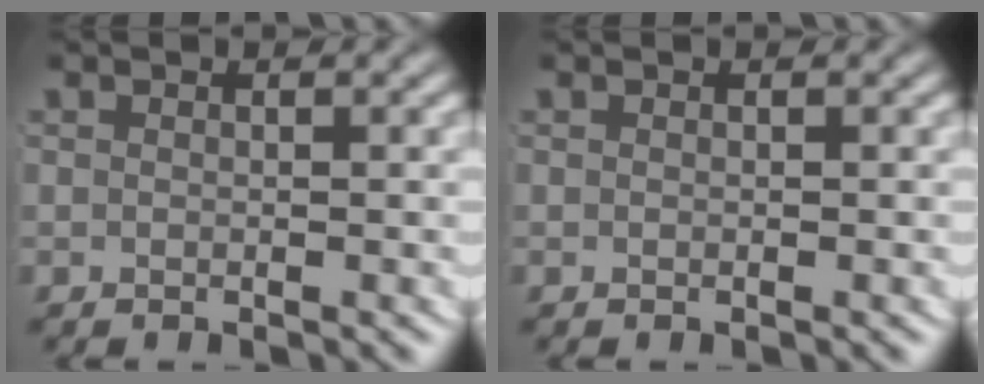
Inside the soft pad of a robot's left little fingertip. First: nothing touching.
{"total": 0.0}